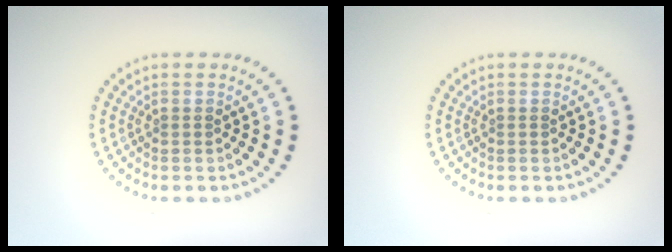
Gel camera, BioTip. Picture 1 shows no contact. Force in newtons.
{"total": 0.0}